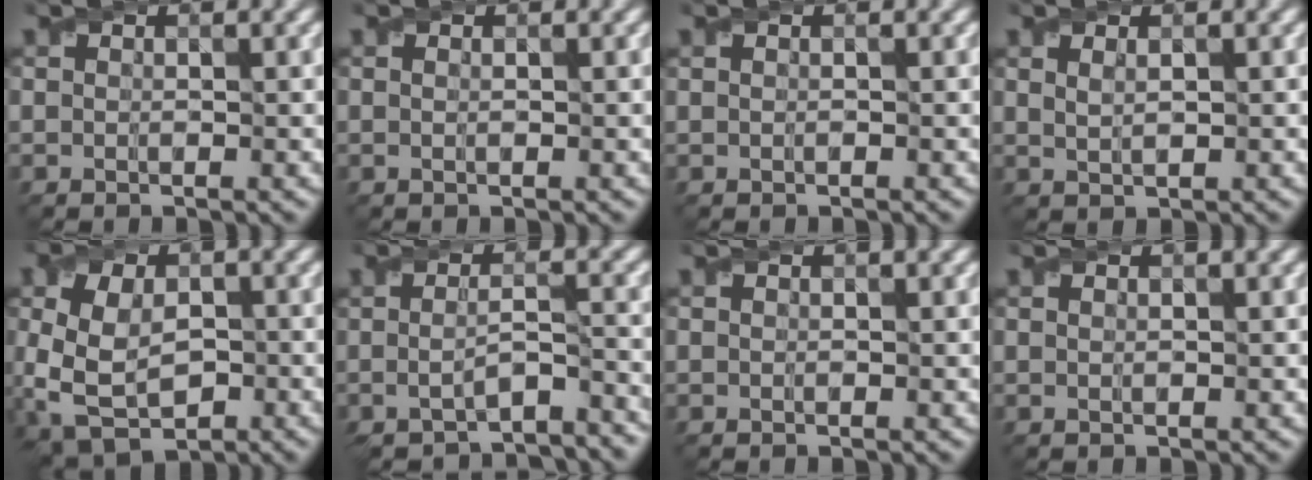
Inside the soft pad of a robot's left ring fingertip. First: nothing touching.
{"total": 0.5, "force": [0.2, 0.2, 0.4], "torque": [-0.010, -0.004, 0.002]}
{"total": 0.0}
{"total": 1.2, "force": [0.6, 0.4, 0.9], "torque": [-0.019, -0.001, 0.015]}
{"total": 7.1, "force": [-0.9, 4.8, 5.2], "torque": [-0.111, -0.011, -0.016]}
{"total": 4.5, "force": [-3.1, 0.9, 3.2], "torque": [-0.057, -0.015, -0.047]}
{"total": 0.0}
{"total": 0.0}